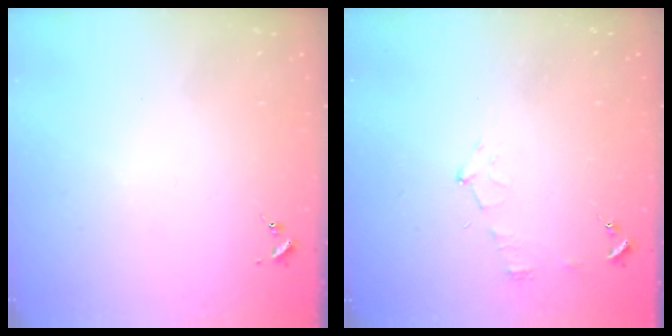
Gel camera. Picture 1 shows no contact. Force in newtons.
{"total": 6.8, "press": 6.7, "slide": 0.7}